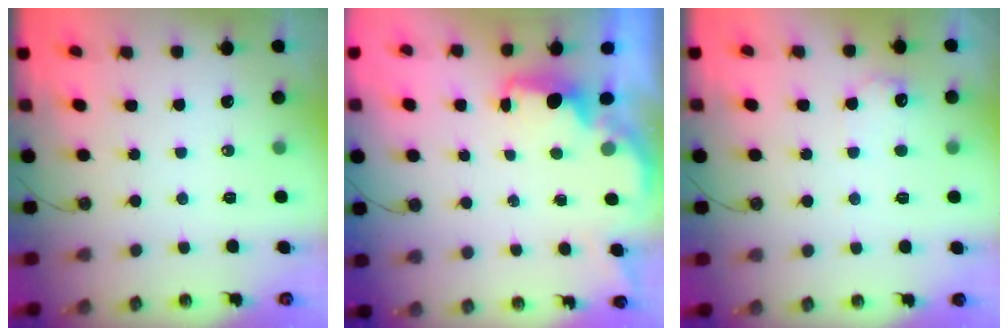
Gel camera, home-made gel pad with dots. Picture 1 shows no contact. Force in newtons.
{"total": 2.0, "press": 1.9, "slide": 0.7}
{"total": 7.0, "press": 7.0, "slide": 0.4}